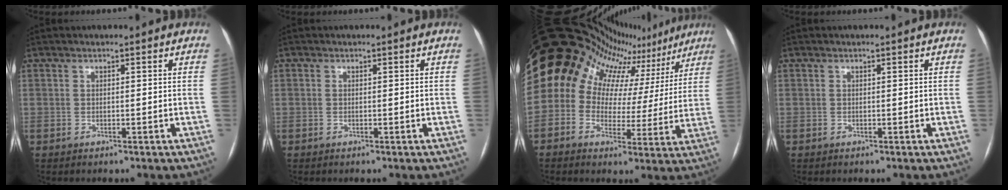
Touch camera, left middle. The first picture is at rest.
{"total": 0.0}
{"total": 21.8, "force": [13.8, 14.1, 9.3], "torque": [-0.160, 0.097, 0.163]}
{"total": 0.0}